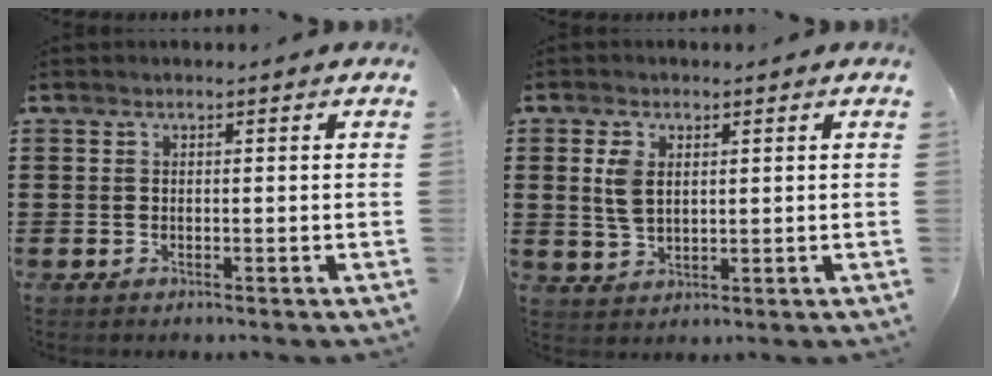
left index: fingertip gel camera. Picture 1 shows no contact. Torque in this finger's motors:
{"motor_torque": [0.21, 0.45, 0.14, 0.05]}